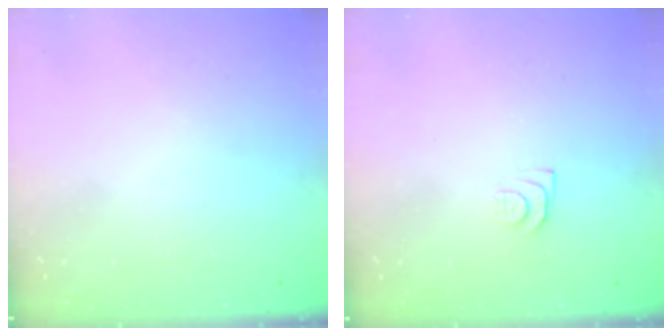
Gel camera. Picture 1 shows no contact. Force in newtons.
{"total": 4.6, "press": 4.6, "slide": 0.7}